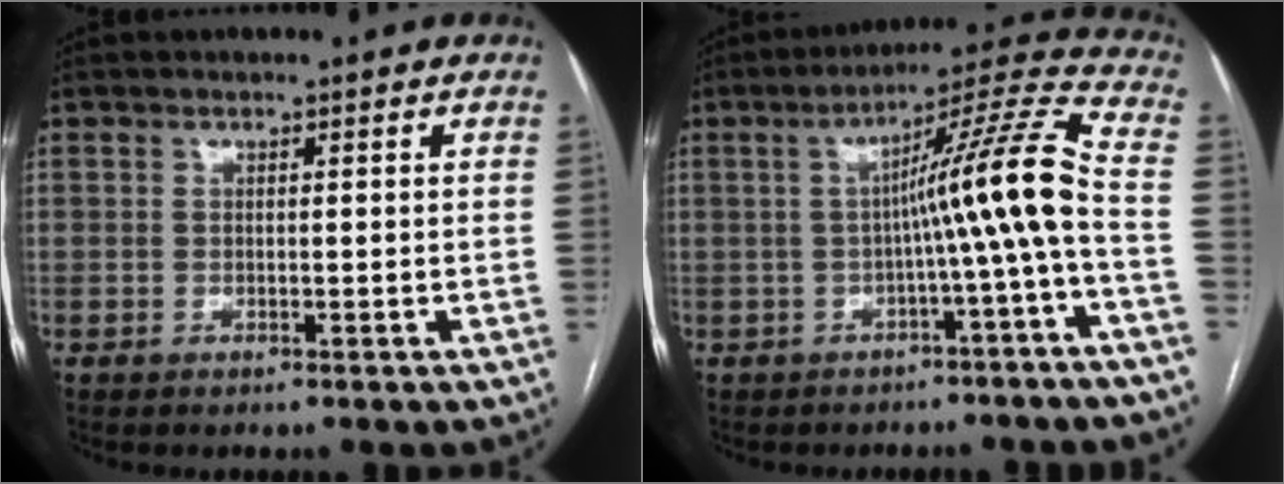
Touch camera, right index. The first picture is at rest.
{"total": 11.2, "force": [-2.0, -1.9, 10.8], "torque": [-0.154, 0.025, -0.032]}